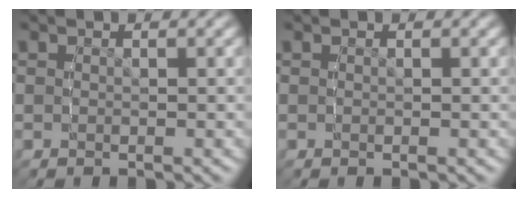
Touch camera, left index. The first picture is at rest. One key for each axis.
{"total": 0.0}